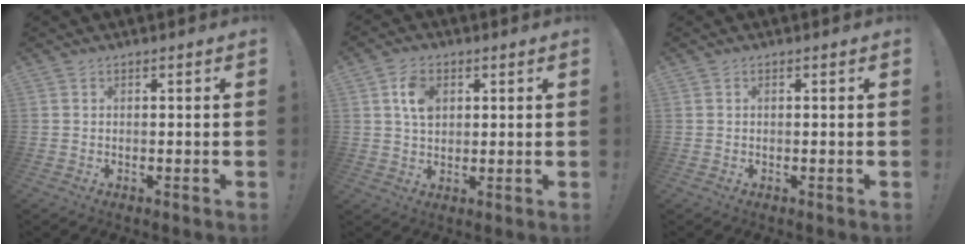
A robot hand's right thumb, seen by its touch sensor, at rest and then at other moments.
{"total": 7.4, "force": [2.3, 5.4, 4.5], "torque": [-0.068, 0.005, 0.044]}
{"total": 0.0}